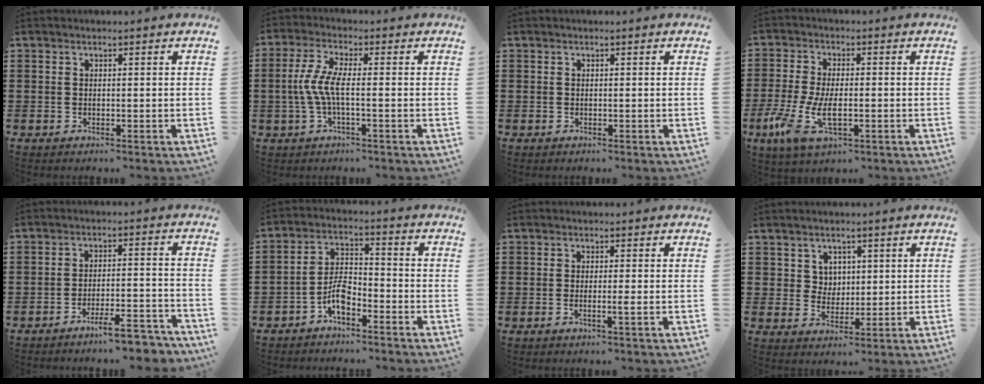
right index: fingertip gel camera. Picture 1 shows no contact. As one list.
[{"total": 5.5, "force": [-0.9, 1.1, 5.3], "torque": [-0.131, -0.012, -0.028]}, {"total": 0.0}, {"total": 8.7, "force": [-2.6, 3.6, 7.5], "torque": [-0.178, -0.019, -0.048]}, {"total": 6.5, "force": [-5.7, 0.2, 3.1], "torque": [-0.046, -0.004, -0.101]}, {"total": 5.3, "force": [-3.4, 2.0, 3.5], "torque": [-0.081, 0.005, -0.068]}, {"total": 1.7, "force": [-0.6, -0.2, 1.6], "torque": [-0.026, -0.005, -0.011]}, {"total": 3.5, "force": [1.6, 3.1, 0.7], "torque": [-0.029, 0.013, 0.029]}]